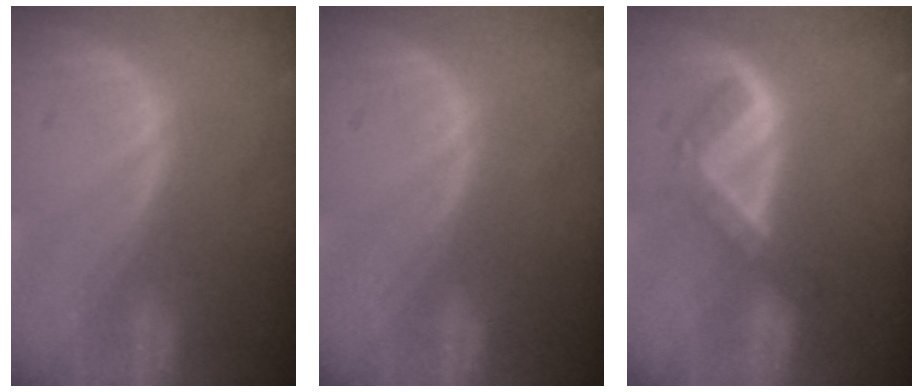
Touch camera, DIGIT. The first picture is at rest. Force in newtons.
{"total": 0.0}
{"total": 5.3, "press": 4.6, "slide": 2.7}